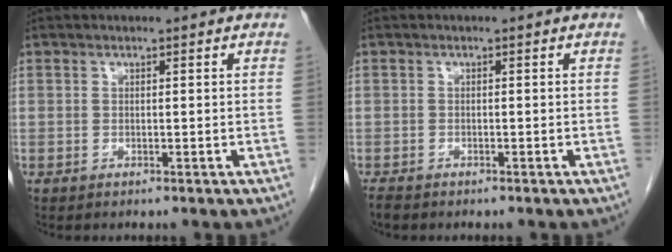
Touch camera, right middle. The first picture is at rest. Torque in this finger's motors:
{"motor_torque": [0.03, -0.02, 0.03, 0.00]}